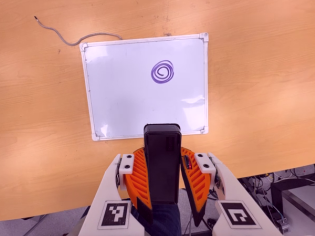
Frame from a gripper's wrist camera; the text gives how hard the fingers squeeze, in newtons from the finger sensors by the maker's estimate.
{"total": 10.1, "left": 8.0, "right": 12.2}